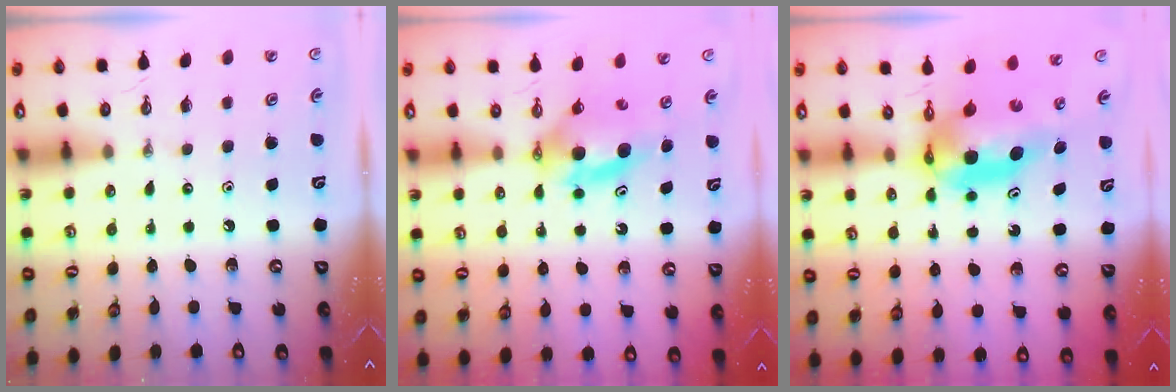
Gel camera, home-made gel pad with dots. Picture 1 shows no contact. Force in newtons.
{"total": 7.7, "press": 5.1, "slide": 5.8}
{"total": 6.7, "press": 6.6, "slide": 1.1}